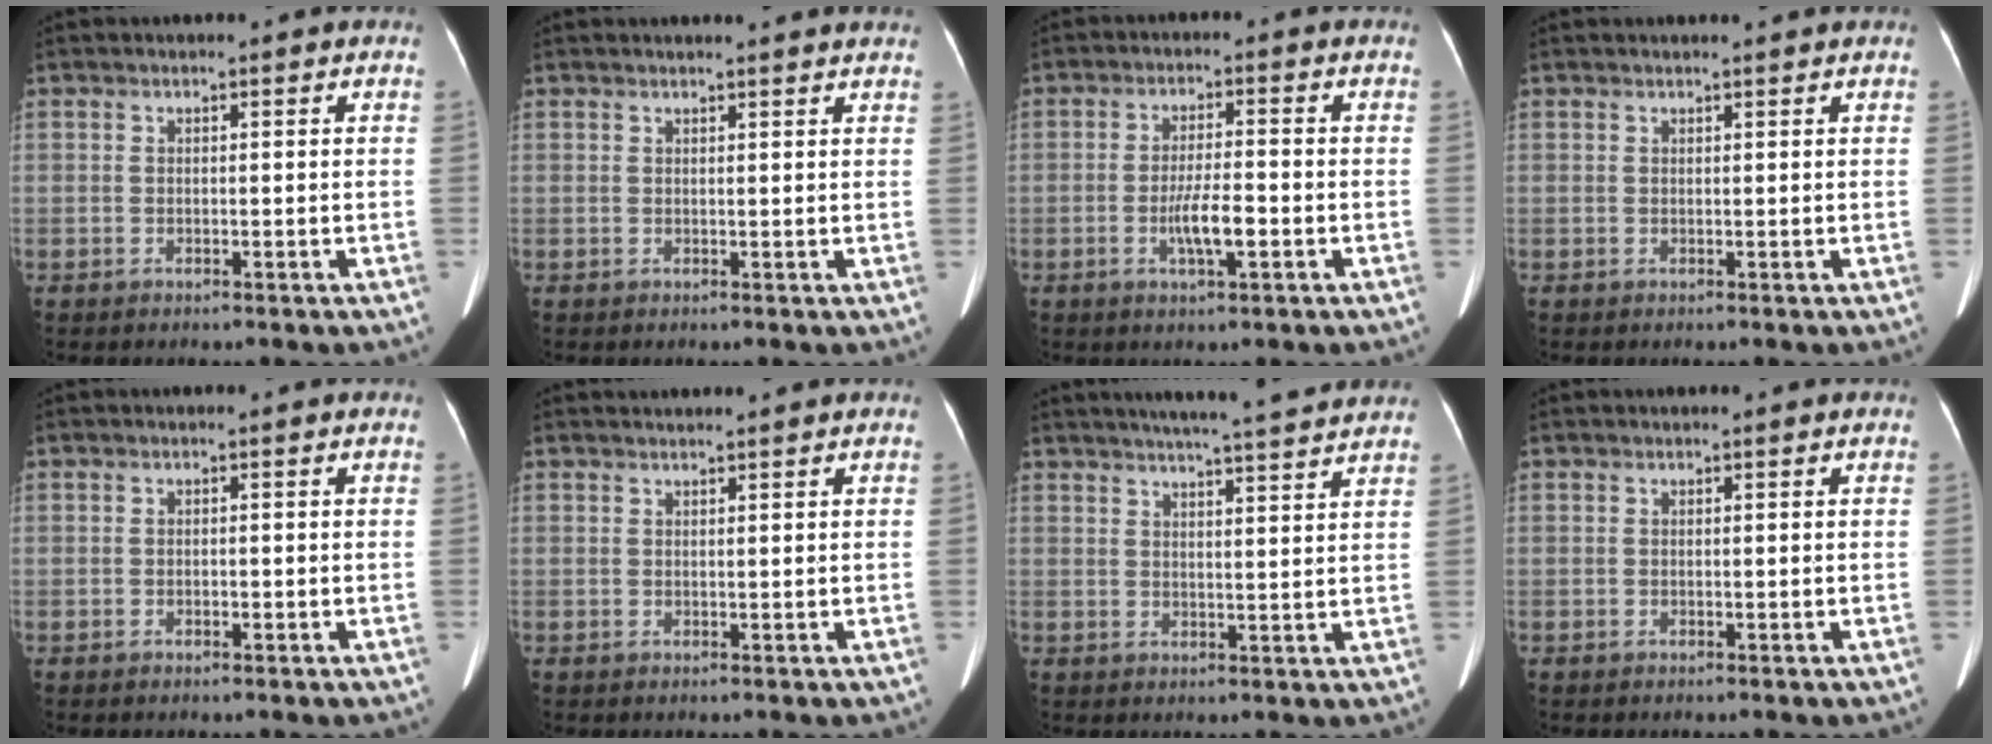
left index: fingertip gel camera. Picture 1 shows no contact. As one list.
[{"total": 5.5, "force": [5.2, 0.0, 1.6], "torque": [-0.018, 0.012, 0.045]}, {"total": 5.2, "force": [-1.7, 0.9, 4.8], "torque": [-0.094, -0.002, -0.028]}, {"total": 1.7, "force": [1.6, 0.0, 0.4], "torque": [-0.010, 0.010, 0.021]}, {"total": 0.7, "force": [-0.4, 0.4, 0.5], "torque": [-0.009, 0.001, -0.003]}, {"total": 1.5, "force": [1.5, -0.2, 0.3], "torque": [-0.004, 0.015, 0.029]}, {"total": 12.6, "force": [11.2, 0.0, 5.7], "torque": [-0.086, 0.015, 0.136]}, {"total": 0.0}]